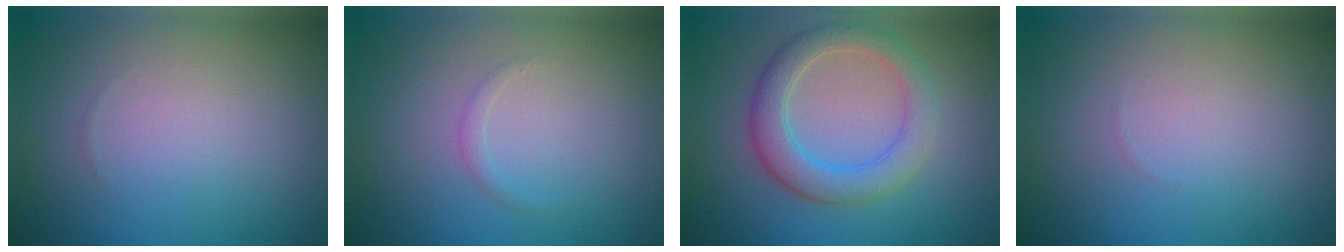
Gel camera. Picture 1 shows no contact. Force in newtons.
{"total": 0.7, "press": 0.7, "slide": 0.0}
{"total": 4.5, "press": 4.5, "slide": 0.1}
{"total": 0.0}